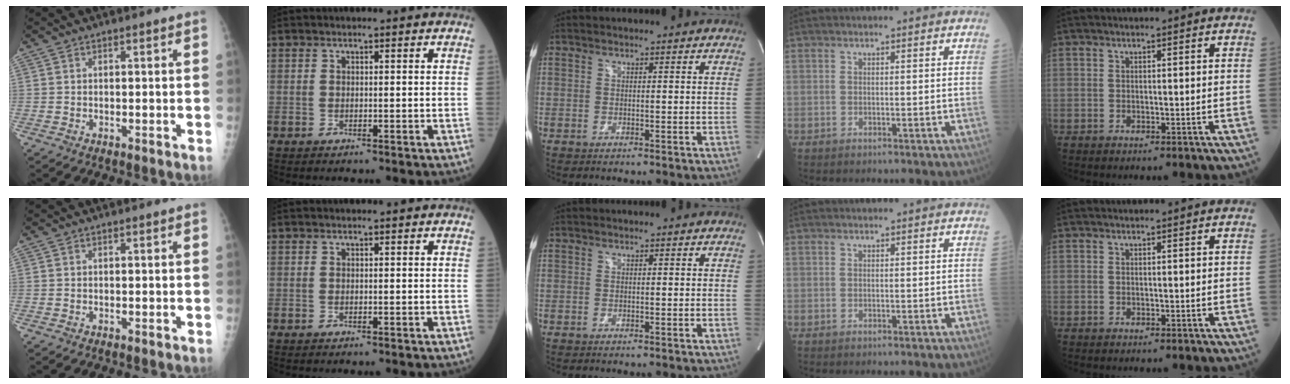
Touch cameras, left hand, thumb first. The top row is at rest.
{}